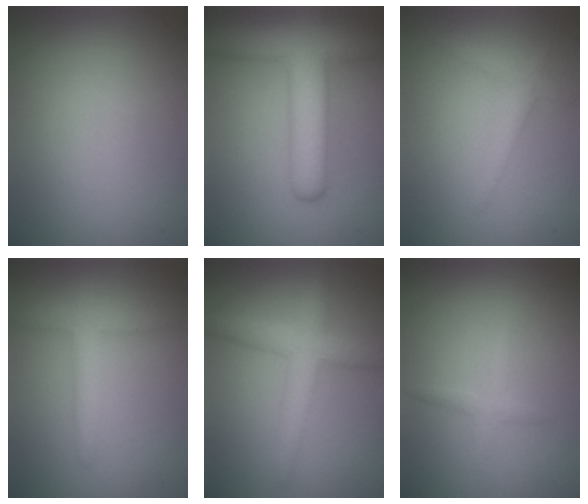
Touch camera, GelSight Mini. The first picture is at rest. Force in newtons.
{"total": 9.0, "press": 9.0, "slide": 0.4}
{"total": 1.6, "press": 1.6, "slide": 0.1}
{"total": 2.6, "press": 2.6, "slide": 0.2}
{"total": 4.1, "press": 4.1, "slide": 0.1}
{"total": 1.4, "press": 1.4, "slide": 0.1}